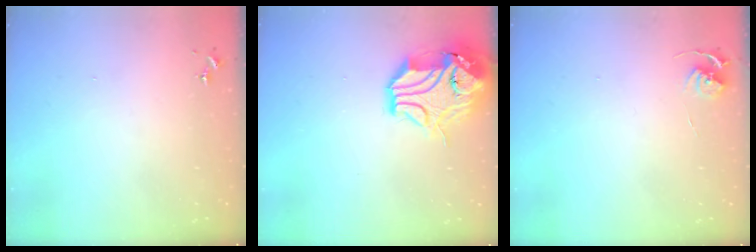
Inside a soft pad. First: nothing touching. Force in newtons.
{"total": 16.2, "press": 16.1, "slide": 2.2}
{"total": 5.3, "press": 5.2, "slide": 0.6}